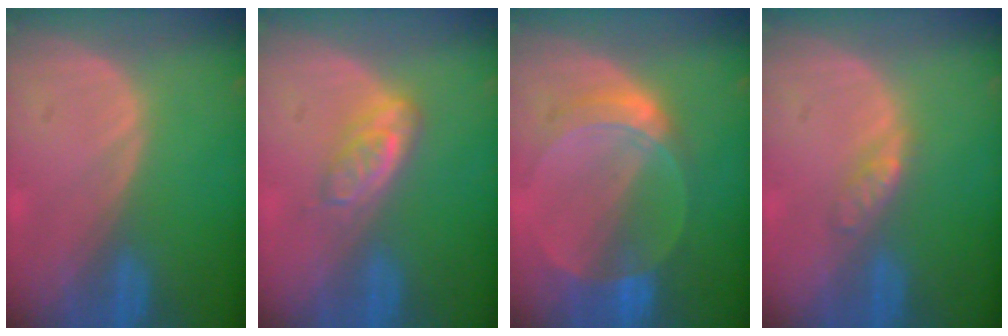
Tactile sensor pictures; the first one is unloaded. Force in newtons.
{"total": 4.9, "press": 4.3, "slide": 2.4}
{"total": 6.8, "press": 6.0, "slide": 3.2}
{"total": 2.4, "press": 2.4, "slide": 0.2}